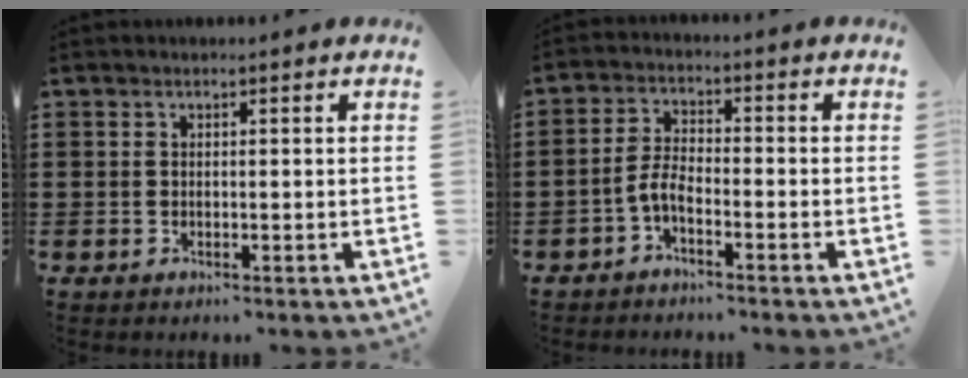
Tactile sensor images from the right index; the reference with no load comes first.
{"total": 3.7, "force": [-2.3, 1.2, 2.7], "torque": [-0.071, 0.000, -0.050]}